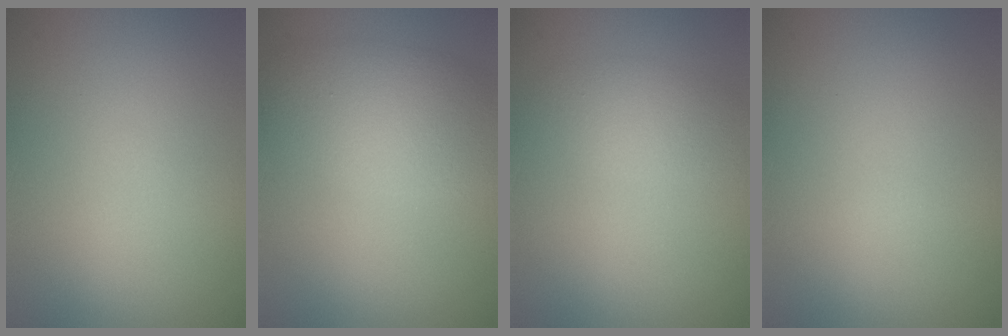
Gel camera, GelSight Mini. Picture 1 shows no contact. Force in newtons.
{"total": 5.0, "press": 5.0, "slide": 0.1}
{"total": 2.1, "press": 2.1, "slide": 0.1}
{"total": 0.0}